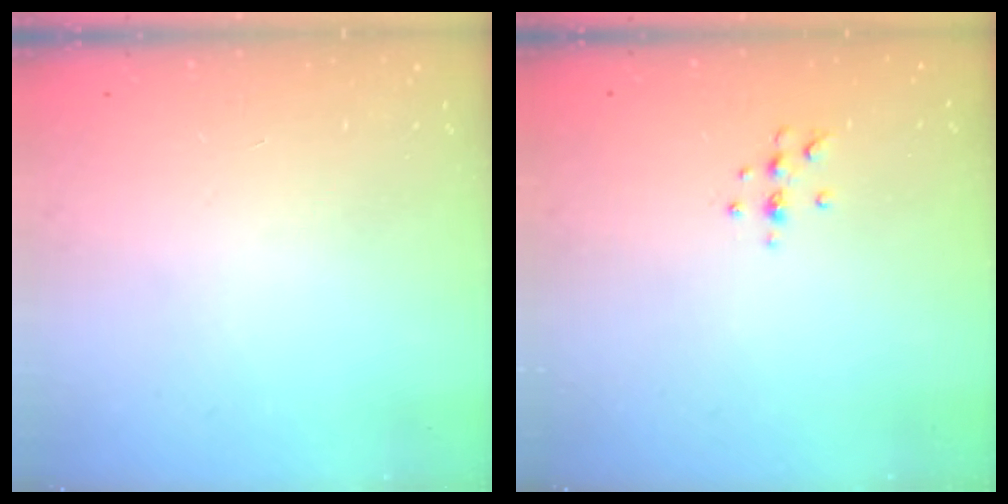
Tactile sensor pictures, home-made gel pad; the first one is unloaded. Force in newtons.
{"total": 5.2, "press": 5.2, "slide": 0.6}